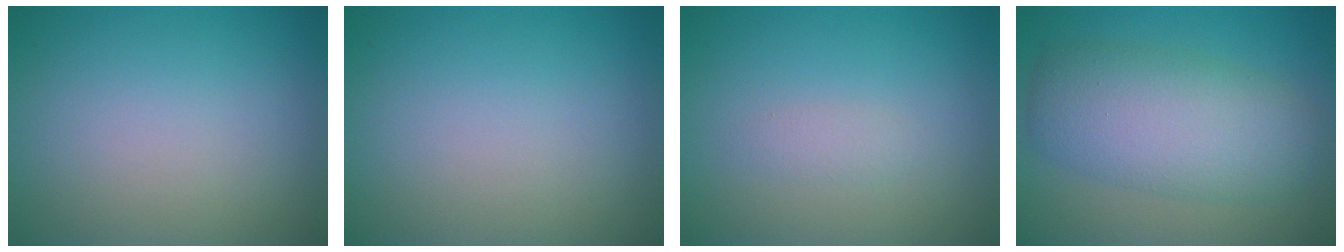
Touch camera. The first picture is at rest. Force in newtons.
{"total": 0.0}
{"total": 0.9, "press": 0.9, "slide": 0.0}
{"total": 7.3, "press": 7.3, "slide": 0.1}